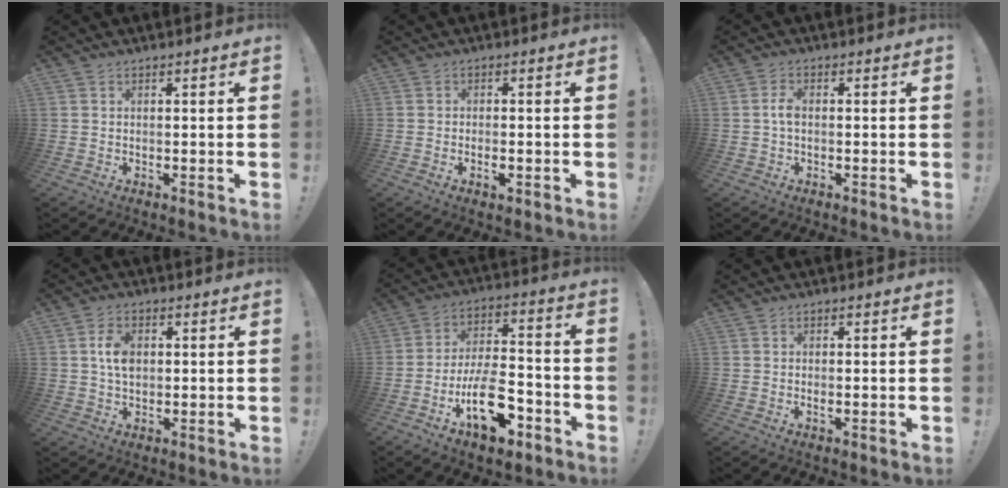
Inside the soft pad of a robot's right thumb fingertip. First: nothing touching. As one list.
[{"total": 2.1, "force": [-1.0, 0.7, 1.7], "torque": [-0.024, 0.003, -0.015]}, {"total": 2.8, "force": [-0.4, 1.3, 2.5], "torque": [-0.051, 0.006, -0.010]}, {"total": 6.3, "force": [0.8, 4.1, 4.7], "torque": [-0.076, 0.002, 0.012]}, {"total": 17.9, "force": [-8.2, 8.8, 13.3], "torque": [-0.213, 0.056, -0.128]}, {"total": 0.8, "force": [0.0, 0.0, 0.8], "torque": [-0.006, -0.005, -0.002]}]